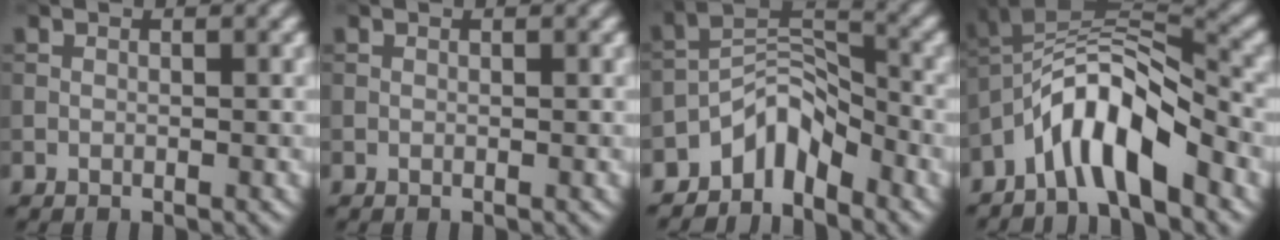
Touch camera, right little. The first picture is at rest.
{"total": 0.0}
{"total": 4.3, "force": [-3.3, 1.9, 2.0], "torque": [-0.020, 0.014, -0.068]}
{"total": 7.5, "force": [-4.3, 2.5, 5.7], "torque": [-0.089, 0.011, -0.085]}